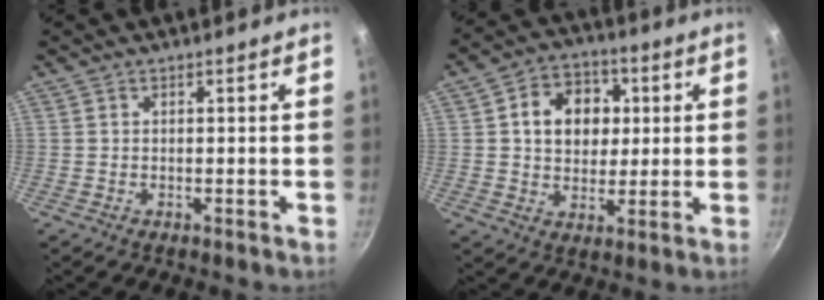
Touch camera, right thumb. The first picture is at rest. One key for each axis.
{"total": 11.8, "fx": 2.3, "fy": 9.4, "fz": 6.7, "tx": -0.070, "ty": 0.006, "tz": 0.029}